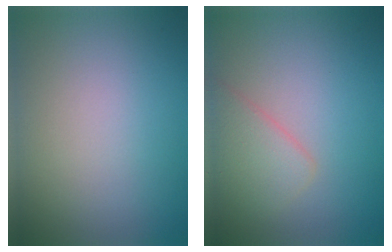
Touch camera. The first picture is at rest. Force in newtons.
{"total": 2.6, "press": 2.6, "slide": 0.1}